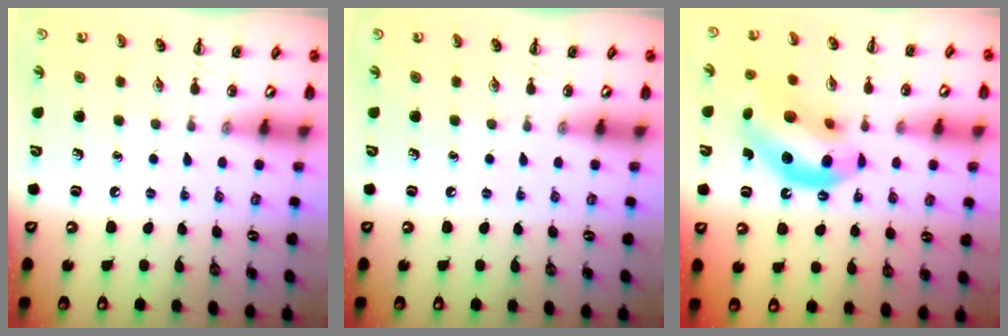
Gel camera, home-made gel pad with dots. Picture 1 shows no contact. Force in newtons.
{"total": 0.0}
{"total": 14.7, "press": 14.1, "slide": 4.0}